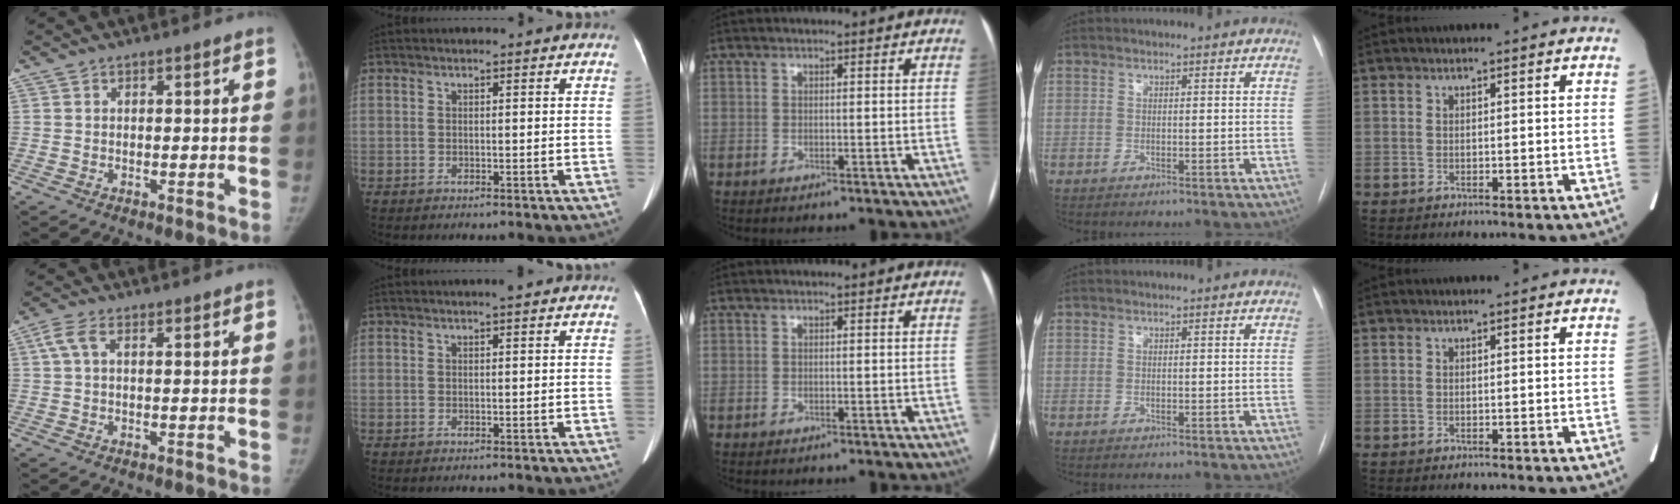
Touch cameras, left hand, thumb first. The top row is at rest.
{"thumb": {"total": 3.1, "force": [1.0, 1.5, 2.6], "torque": [-0.067, 0.014, 0.021]}, "index": {"total": 1.5, "force": [1.1, 0.2, 1.0], "torque": [-0.016, 0.006, 0.013]}}